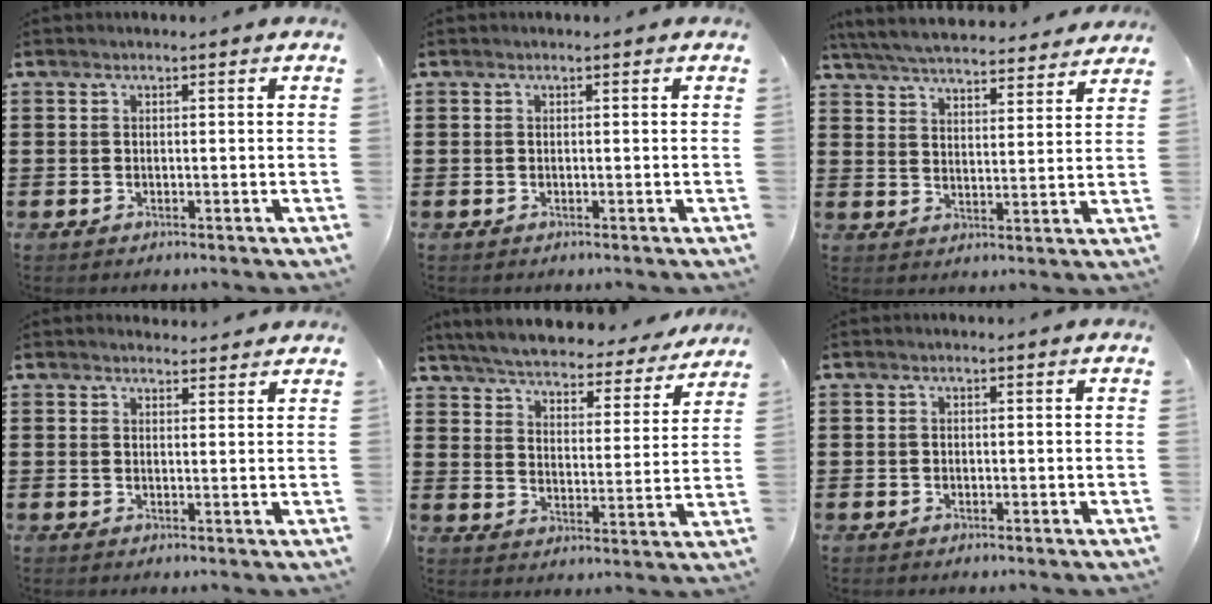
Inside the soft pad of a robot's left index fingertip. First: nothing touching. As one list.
[{"total": 0.0}, {"total": 5.7, "force": [5.5, 0.5, 1.2], "torque": [-0.048, -0.029, 0.097]}, {"total": 1.8, "force": [1.8, 0.4, 0.1], "torque": [-0.005, 0.001, 0.034]}, {"total": 5.3, "force": [5.2, 0.1, 0.9], "torque": [-0.044, -0.039, 0.087]}, {"total": 0.6, "force": [-0.2, 0.5, 0.1], "torque": [-0.005, 0.002, -0.004]}]